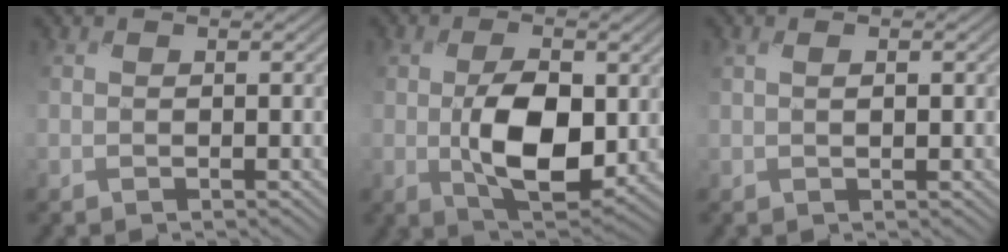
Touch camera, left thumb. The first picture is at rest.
{"total": 8.6, "force": [-0.8, 4.4, 7.3], "torque": [-0.134, -0.011, -0.008]}
{"total": 1.2, "force": [0.1, 0.2, 1.1], "torque": [-0.018, 0.001, 0.005]}